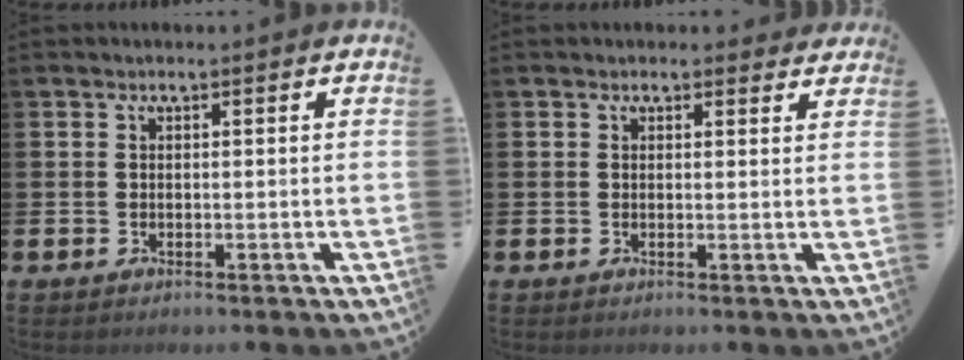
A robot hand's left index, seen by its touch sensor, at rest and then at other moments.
{"total": 1.3, "force": [1.1, 0.6, 0.1], "torque": [0.010, 0.002, 0.016]}